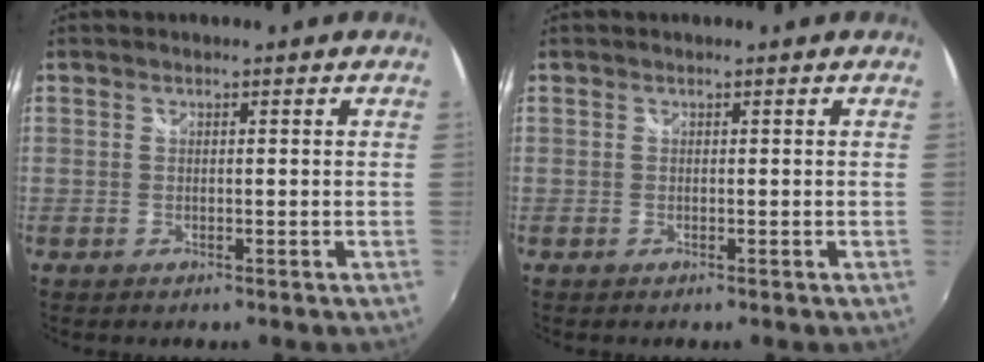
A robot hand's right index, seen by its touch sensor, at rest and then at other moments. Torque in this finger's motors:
{"motor_torque": [0.09, 0.15, 0.00, 0.00]}